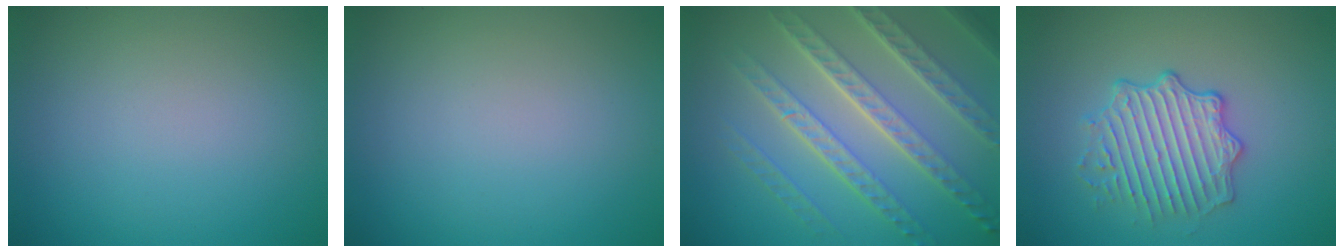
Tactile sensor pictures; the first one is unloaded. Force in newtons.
{"total": 0.0}
{"total": 7.6, "press": 5.3, "slide": 5.5}
{"total": 4.0, "press": 3.7, "slide": 1.5}